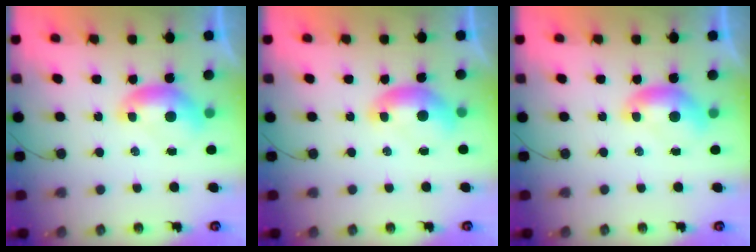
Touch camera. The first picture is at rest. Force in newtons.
{"total": 0.0}
{"total": 0.0}